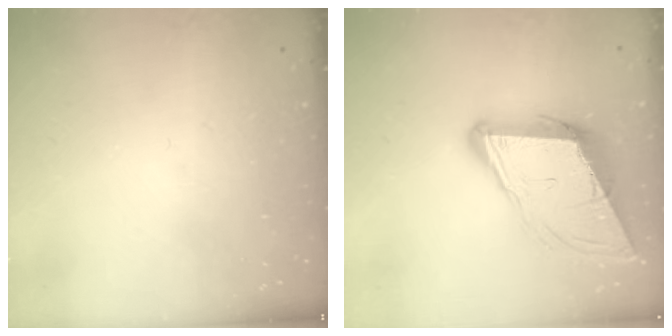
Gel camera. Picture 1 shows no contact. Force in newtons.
{"total": 12.0, "press": 11.5, "slide": 3.7}